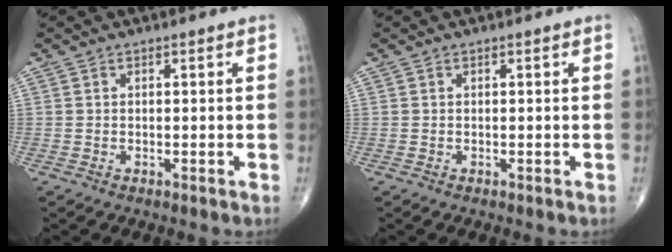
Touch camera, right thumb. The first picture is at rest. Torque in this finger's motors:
{"motor_torque": [0.00, 0.00, 0.00, 0.00, 0.00]}